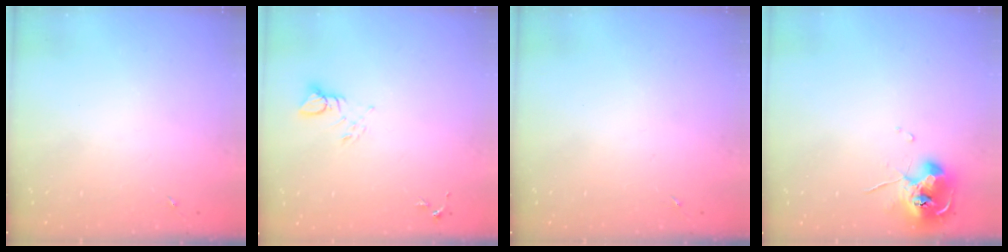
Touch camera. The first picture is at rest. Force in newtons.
{"total": 4.1, "press": 4.1, "slide": 0.4}
{"total": 0.0}
{"total": 10.1, "press": 9.9, "slide": 1.5}